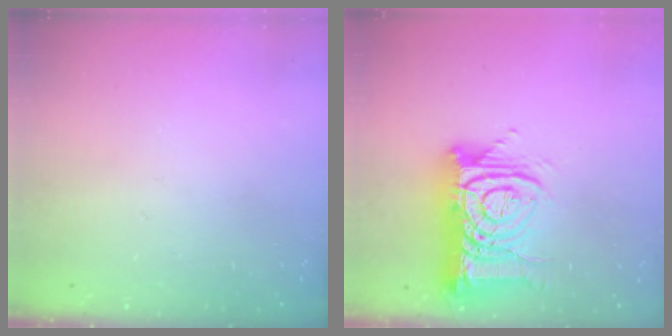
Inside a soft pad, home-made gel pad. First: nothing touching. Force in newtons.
{"total": 15.3, "press": 15.2, "slide": 1.7}